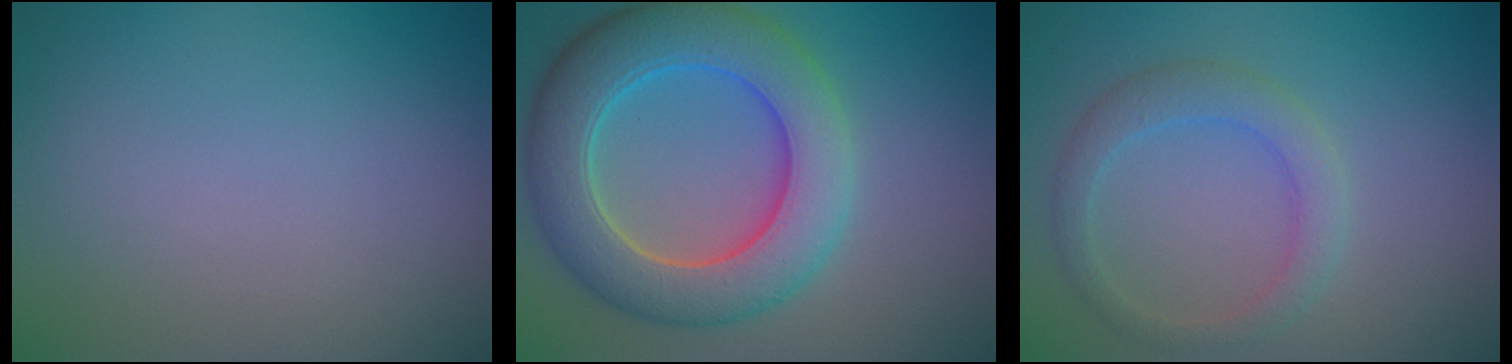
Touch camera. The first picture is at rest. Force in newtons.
{"total": 9.0, "press": 9.0, "slide": 0.4}
{"total": 2.7, "press": 2.7, "slide": 0.0}